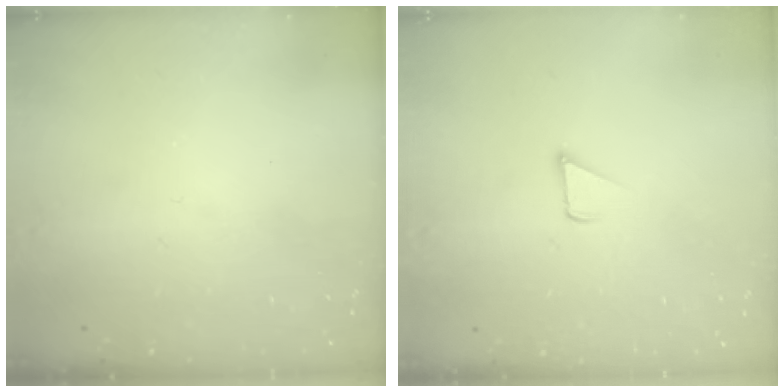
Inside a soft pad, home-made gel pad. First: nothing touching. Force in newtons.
{"total": 2.4, "press": 2.4, "slide": 0.2}